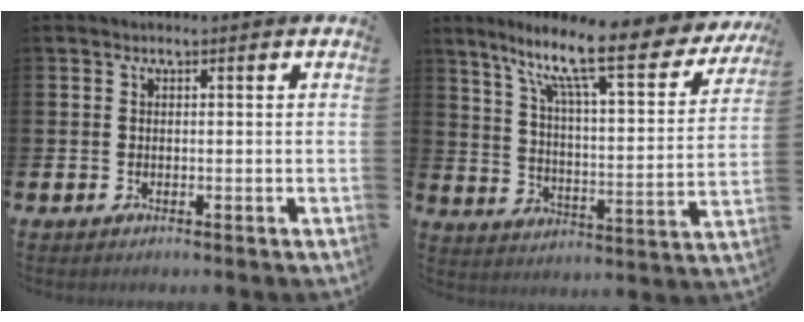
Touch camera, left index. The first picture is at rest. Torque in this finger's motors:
{"motor_torque": [0.99, -1.15, 1.05, 0.21]}